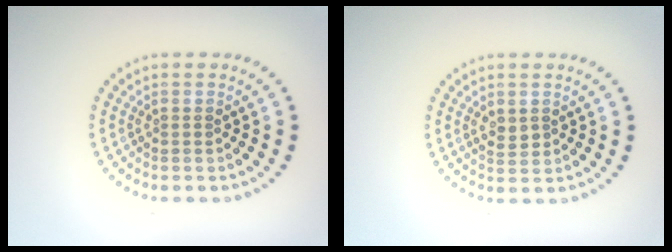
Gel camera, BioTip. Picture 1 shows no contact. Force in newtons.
{"total": 1.4, "press": 1.4, "slide": 0.2}